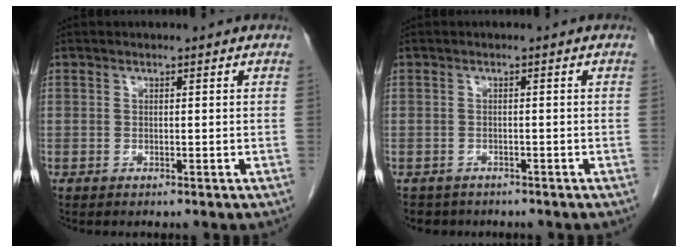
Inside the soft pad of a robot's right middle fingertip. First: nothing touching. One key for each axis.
{"total": 3.0, "fx": -2.5, "fy": 1.6, "fz": 0.1, "tx": -0.008, "ty": 0.000, "tz": -0.037}